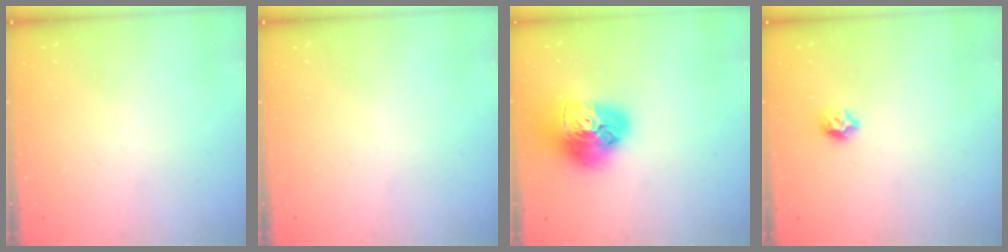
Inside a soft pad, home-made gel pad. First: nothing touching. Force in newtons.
{"total": 0.0}
{"total": 18.4, "press": 18.3, "slide": 1.9}
{"total": 6.4, "press": 6.3, "slide": 0.8}